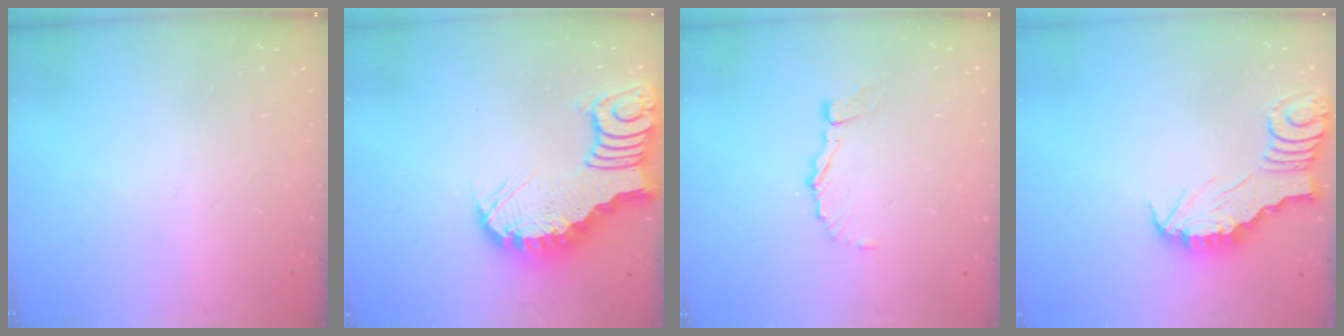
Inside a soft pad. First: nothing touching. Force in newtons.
{"total": 4.7, "press": 4.7, "slide": 0.6}
{"total": 5.2, "press": 5.1, "slide": 0.2}
{"total": 2.8, "press": 2.7, "slide": 0.3}